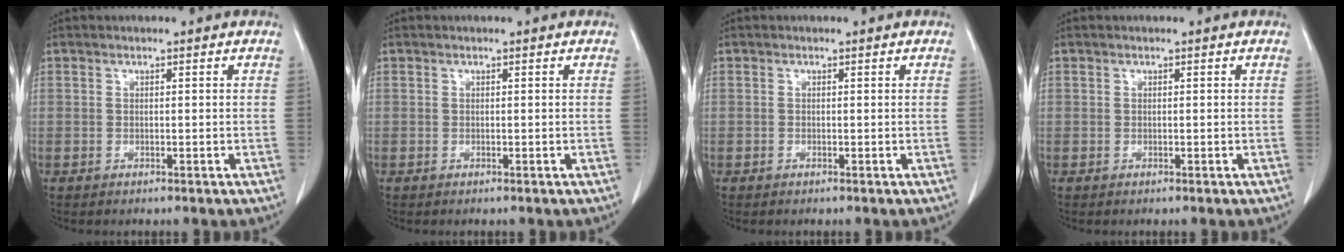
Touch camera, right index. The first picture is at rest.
{"total": 0.0}
{"total": 0.0}
{"total": 0.0}